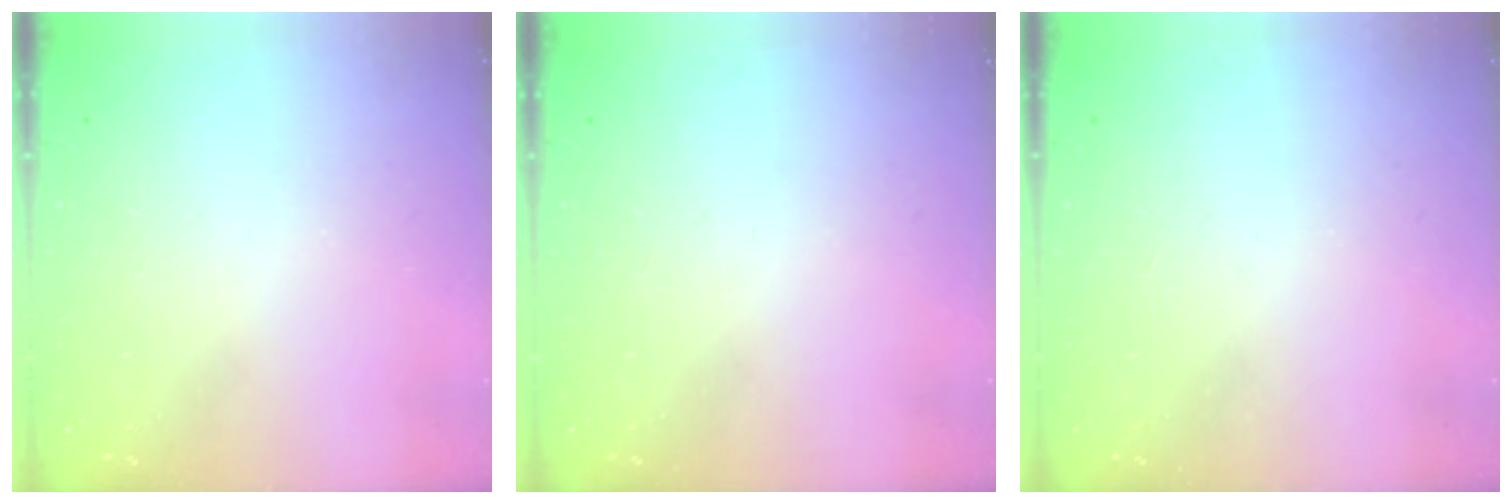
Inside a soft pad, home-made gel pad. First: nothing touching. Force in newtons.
{"total": 0.0}
{"total": 1.5, "press": 1.5, "slide": 0.1}